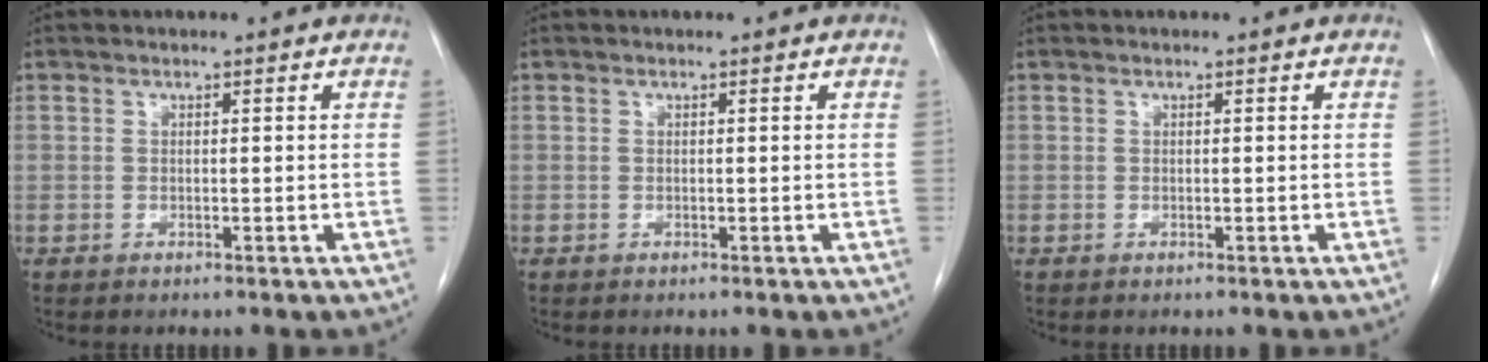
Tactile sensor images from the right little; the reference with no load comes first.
{"total": 0.0}
{"total": 0.0}